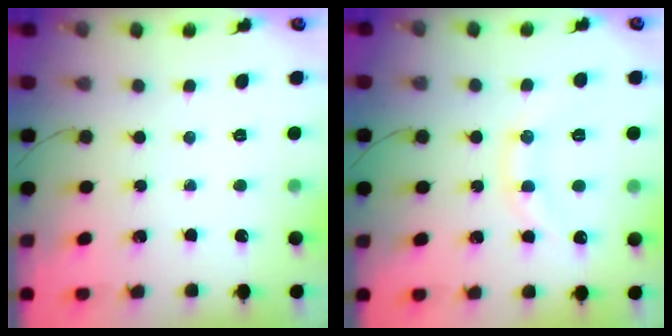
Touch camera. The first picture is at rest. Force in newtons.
{"total": 12.3, "press": 12.2, "slide": 0.8}